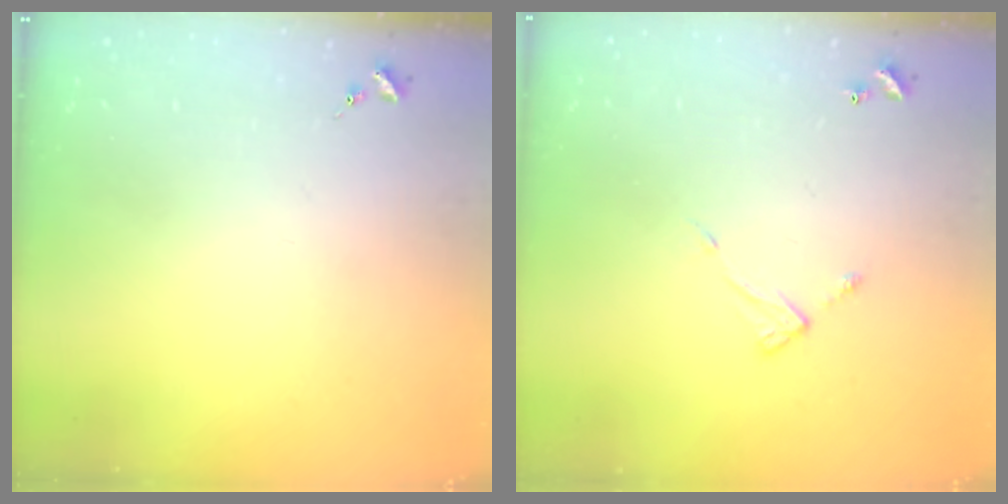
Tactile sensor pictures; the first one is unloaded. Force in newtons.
{"total": 5.1, "press": 5.1, "slide": 0.4}